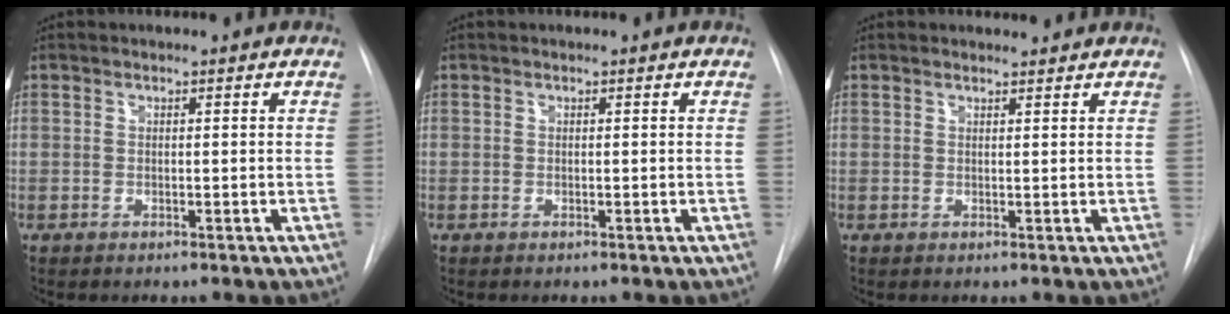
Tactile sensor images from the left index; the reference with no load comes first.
{"total": 0.0}
{"total": 1.2, "force": [1.2, 0.2, 0.0], "torque": [-0.007, 0.002, 0.018]}